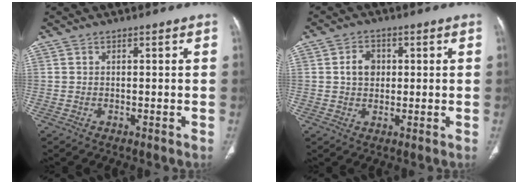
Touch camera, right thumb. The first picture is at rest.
{"total": 4.7, "force": [0.8, 3.7, 2.8], "torque": [-0.032, 0.003, 0.011]}